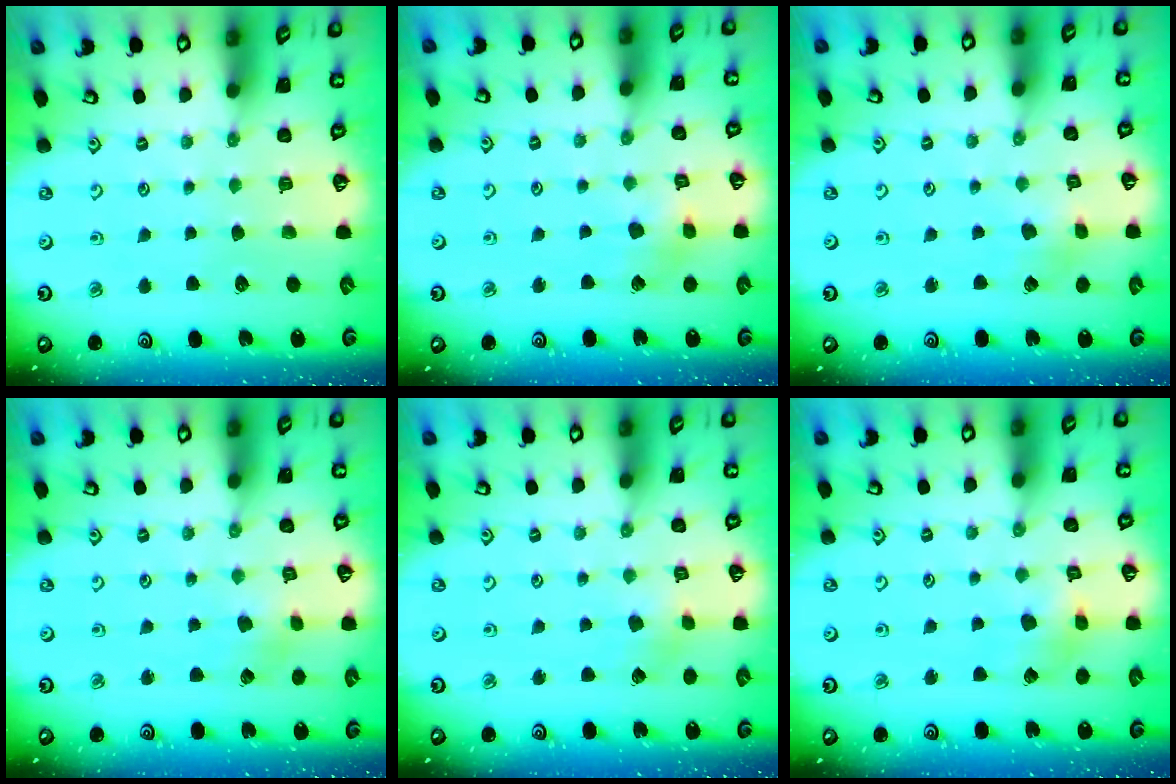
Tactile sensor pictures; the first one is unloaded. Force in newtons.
{"total": 5.9, "press": 5.8, "slide": 0.7}
{"total": 2.9, "press": 2.9, "slide": 0.1}
{"total": 2.0, "press": 2.0, "slide": 0.3}
{"total": 3.1, "press": 3.1, "slide": 0.4}
{"total": 4.6, "press": 4.6, "slide": 0.4}